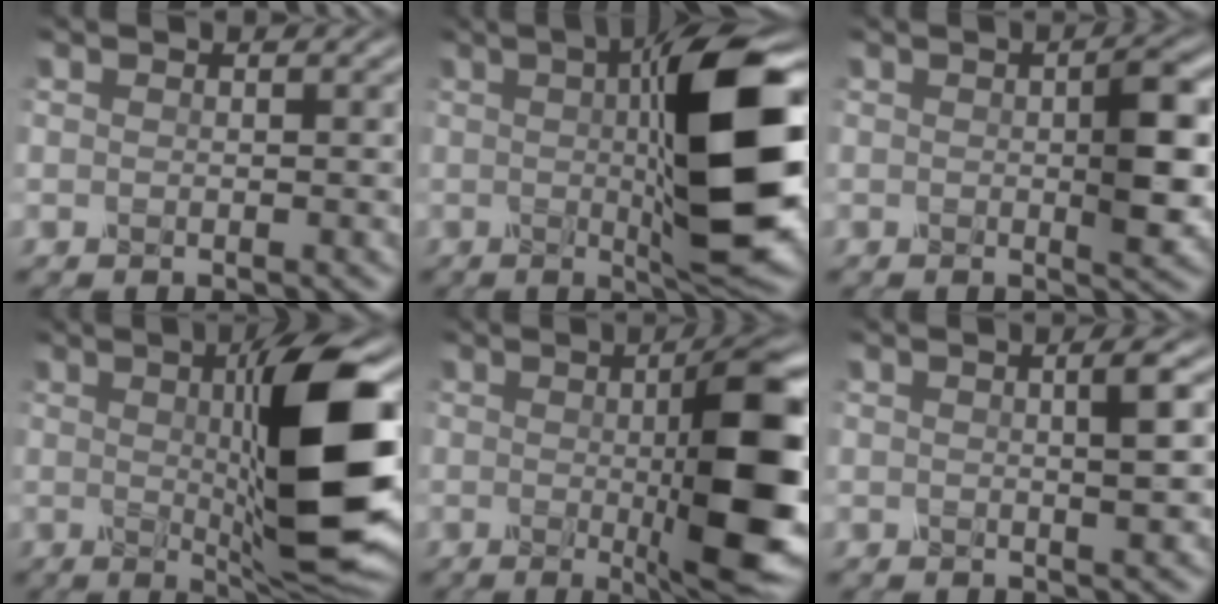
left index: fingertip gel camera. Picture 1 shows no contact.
{"total": 12.3, "force": [1.2, 2.5, 11.9], "torque": [-0.169, 0.002, 0.024]}
{"total": 4.3, "force": [0.2, 0.9, 4.2], "torque": [-0.060, 0.002, 0.002]}
{"total": 11.9, "force": [0.9, 2.3, 11.7], "torque": [-0.161, -0.005, 0.024]}
{"total": 11.5, "force": [0.0, 2.4, 11.2], "torque": [-0.132, -0.009, 0.002]}
{"total": 2.9, "force": [0.4, 0.5, 2.8], "torque": [-0.037, 0.006, 0.001]}